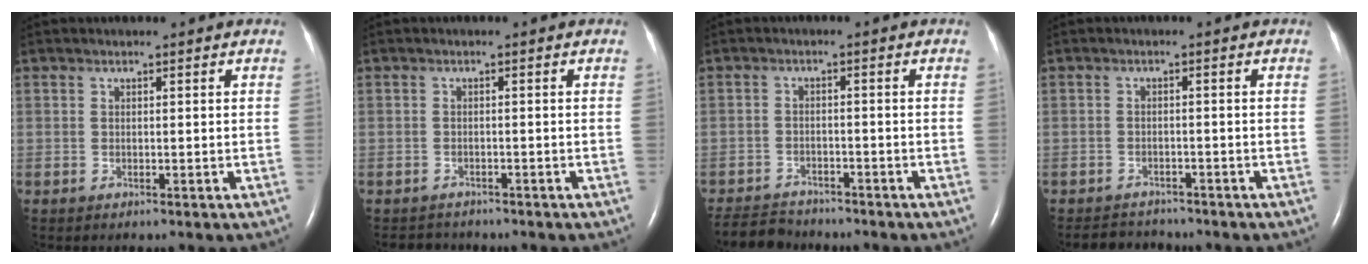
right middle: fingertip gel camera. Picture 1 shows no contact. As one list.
[{"total": 2.5, "force": [-2.3, 0.9, -0.3], "torque": [0.000, -0.005, -0.035]}, {"total": 5.8, "force": [-5.6, 1.6, 0.6], "torque": [-0.013, -0.015, -0.095]}, {"total": 4.6, "force": [-4.4, 1.4, 0.3], "torque": [-0.009, -0.005, -0.065]}]